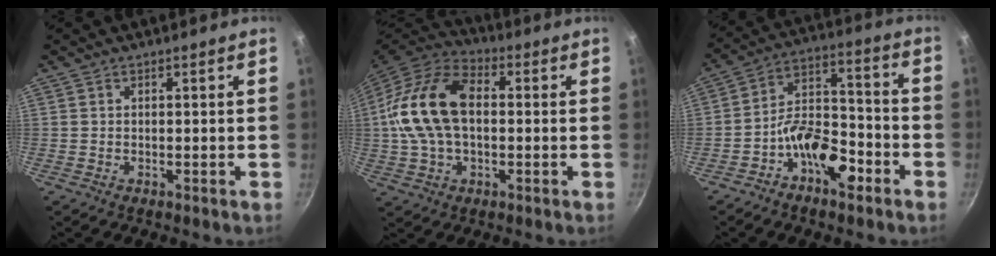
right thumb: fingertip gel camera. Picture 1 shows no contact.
{"total": 18.7, "force": [1.0, 11.8, 14.4], "torque": [-0.266, 0.032, 0.006]}
{"total": 11.8, "force": [-6.2, 5.9, 8.2], "torque": [-0.114, 0.067, -0.110]}